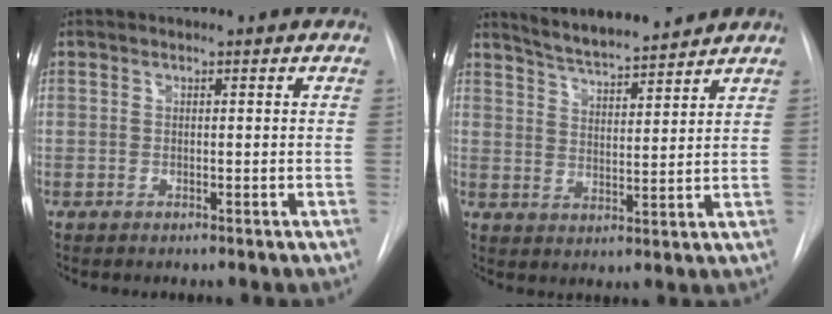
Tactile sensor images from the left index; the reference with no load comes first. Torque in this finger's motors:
{"motor_torque": [-0.07, -0.09, -0.11, 0.03]}